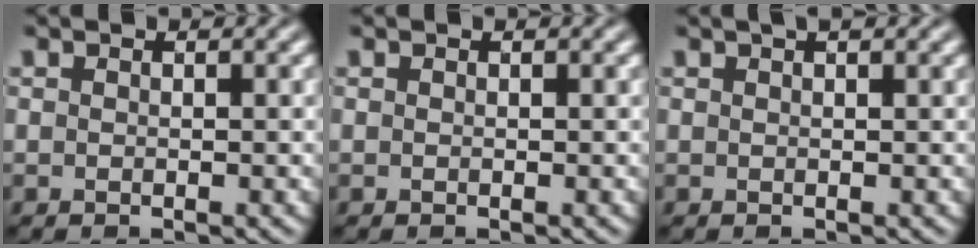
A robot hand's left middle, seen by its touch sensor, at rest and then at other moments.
{"total": 0.0}
{"total": 1.6, "force": [1.1, 0.3, 1.1], "torque": [-0.013, 0.002, 0.012]}